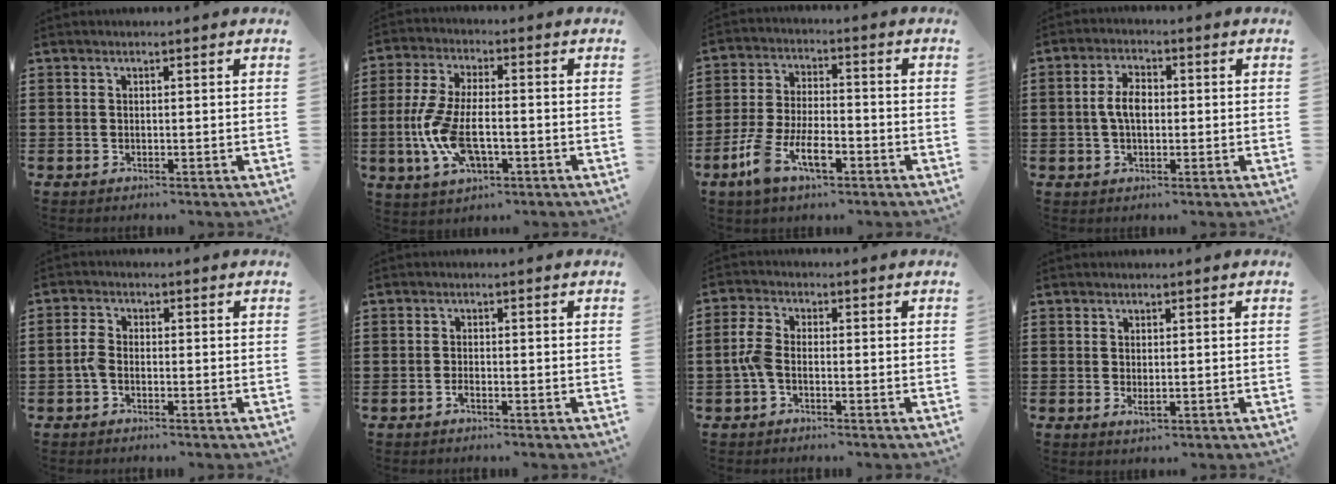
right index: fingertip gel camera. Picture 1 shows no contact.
{"total": 9.5, "force": [-2.3, 4.4, 8.1], "torque": [-0.194, -0.008, -0.048]}
{"total": 9.0, "force": [-4.4, 4.0, 6.7], "torque": [-0.162, -0.007, -0.085]}
{"total": 4.6, "force": [0.0, 2.4, 3.9], "torque": [-0.084, 0.007, -0.005]}
{"total": 2.3, "force": [-0.9, 1.2, 1.7], "torque": [-0.048, 0.000, -0.023]}
{"total": 1.1, "force": [-0.8, 0.2, 0.7], "torque": [-0.016, -0.004, -0.013]}
{"total": 3.6, "force": [-1.0, 1.8, 2.9], "torque": [-0.081, -0.003, -0.028]}
{"total": 1.3, "force": [0.1, 0.3, 1.3], "torque": [-0.025, -0.004, 0.004]}